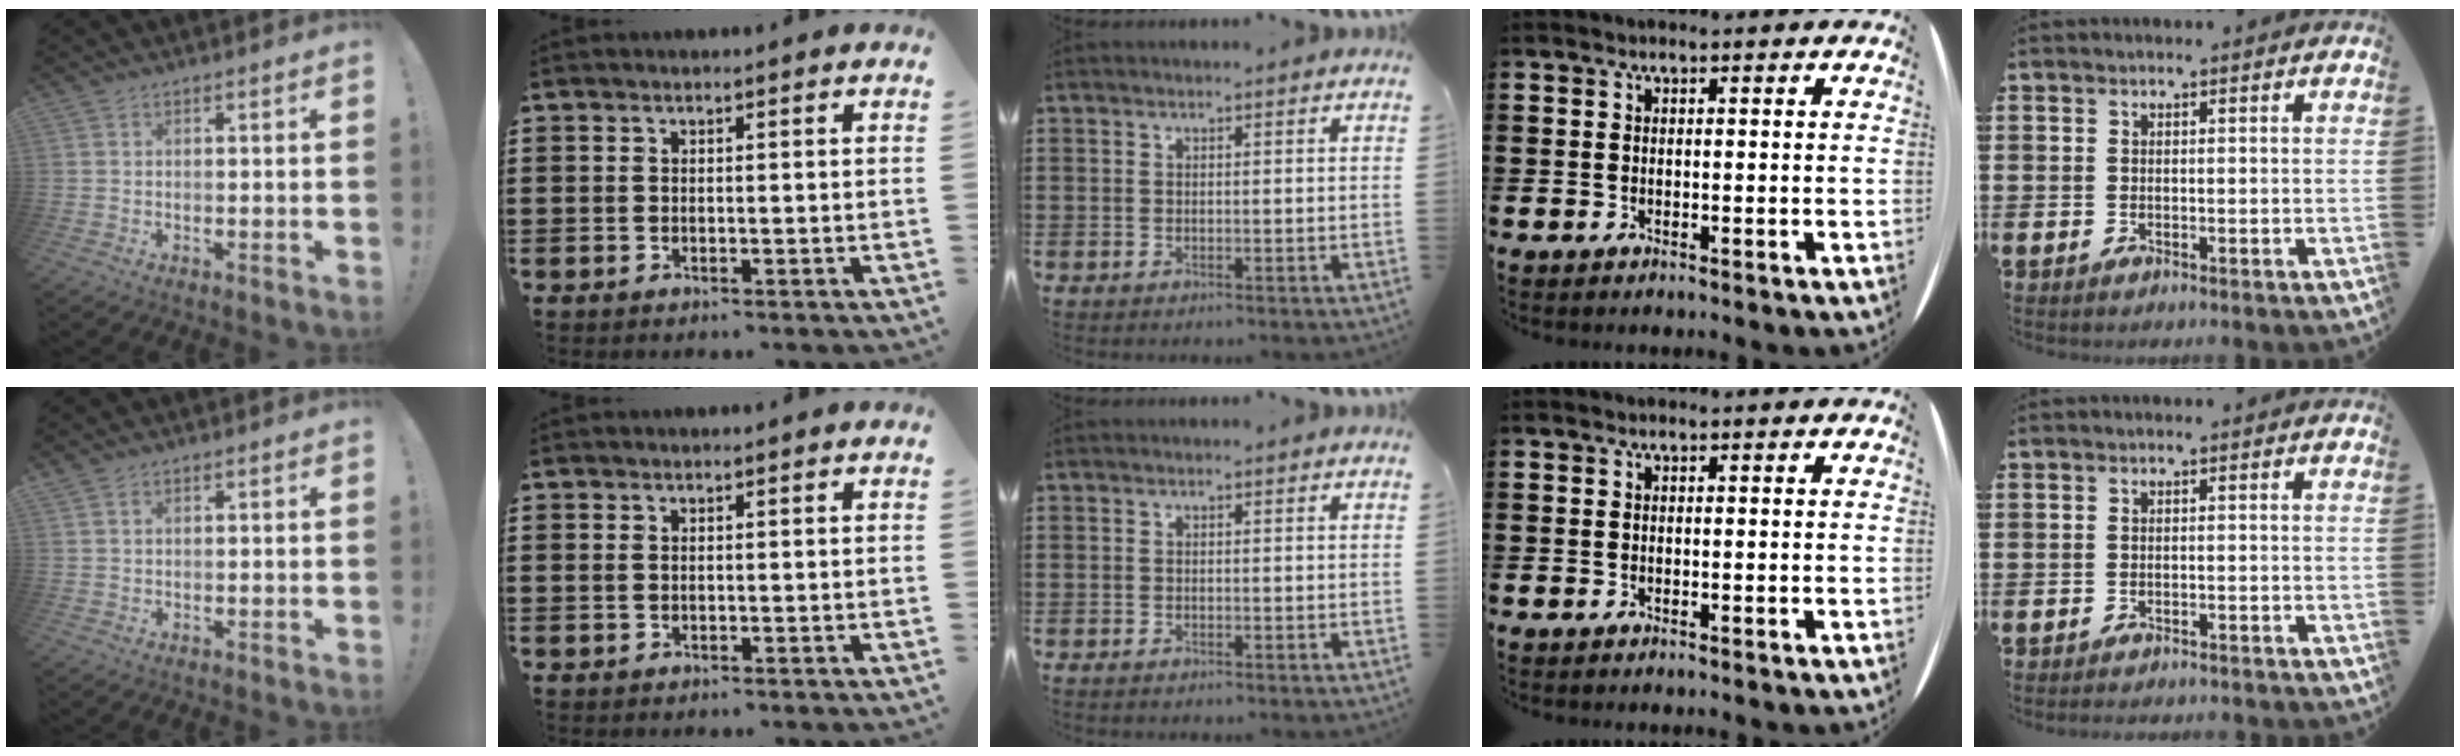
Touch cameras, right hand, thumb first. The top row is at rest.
{"thumb": {"total": 1.2, "force": [0.9, 0.7, 0.6], "torque": [-0.005, -0.002, 0.016]}, "index": {"total": 0.6, "force": [0.2, 0.3, 0.5], "torque": [-0.011, 0.003, 0.002]}, "little": {"total": 0.9, "force": [-0.9, -0.1, 0.0], "torque": [-0.001, 0.000, -0.019]}}